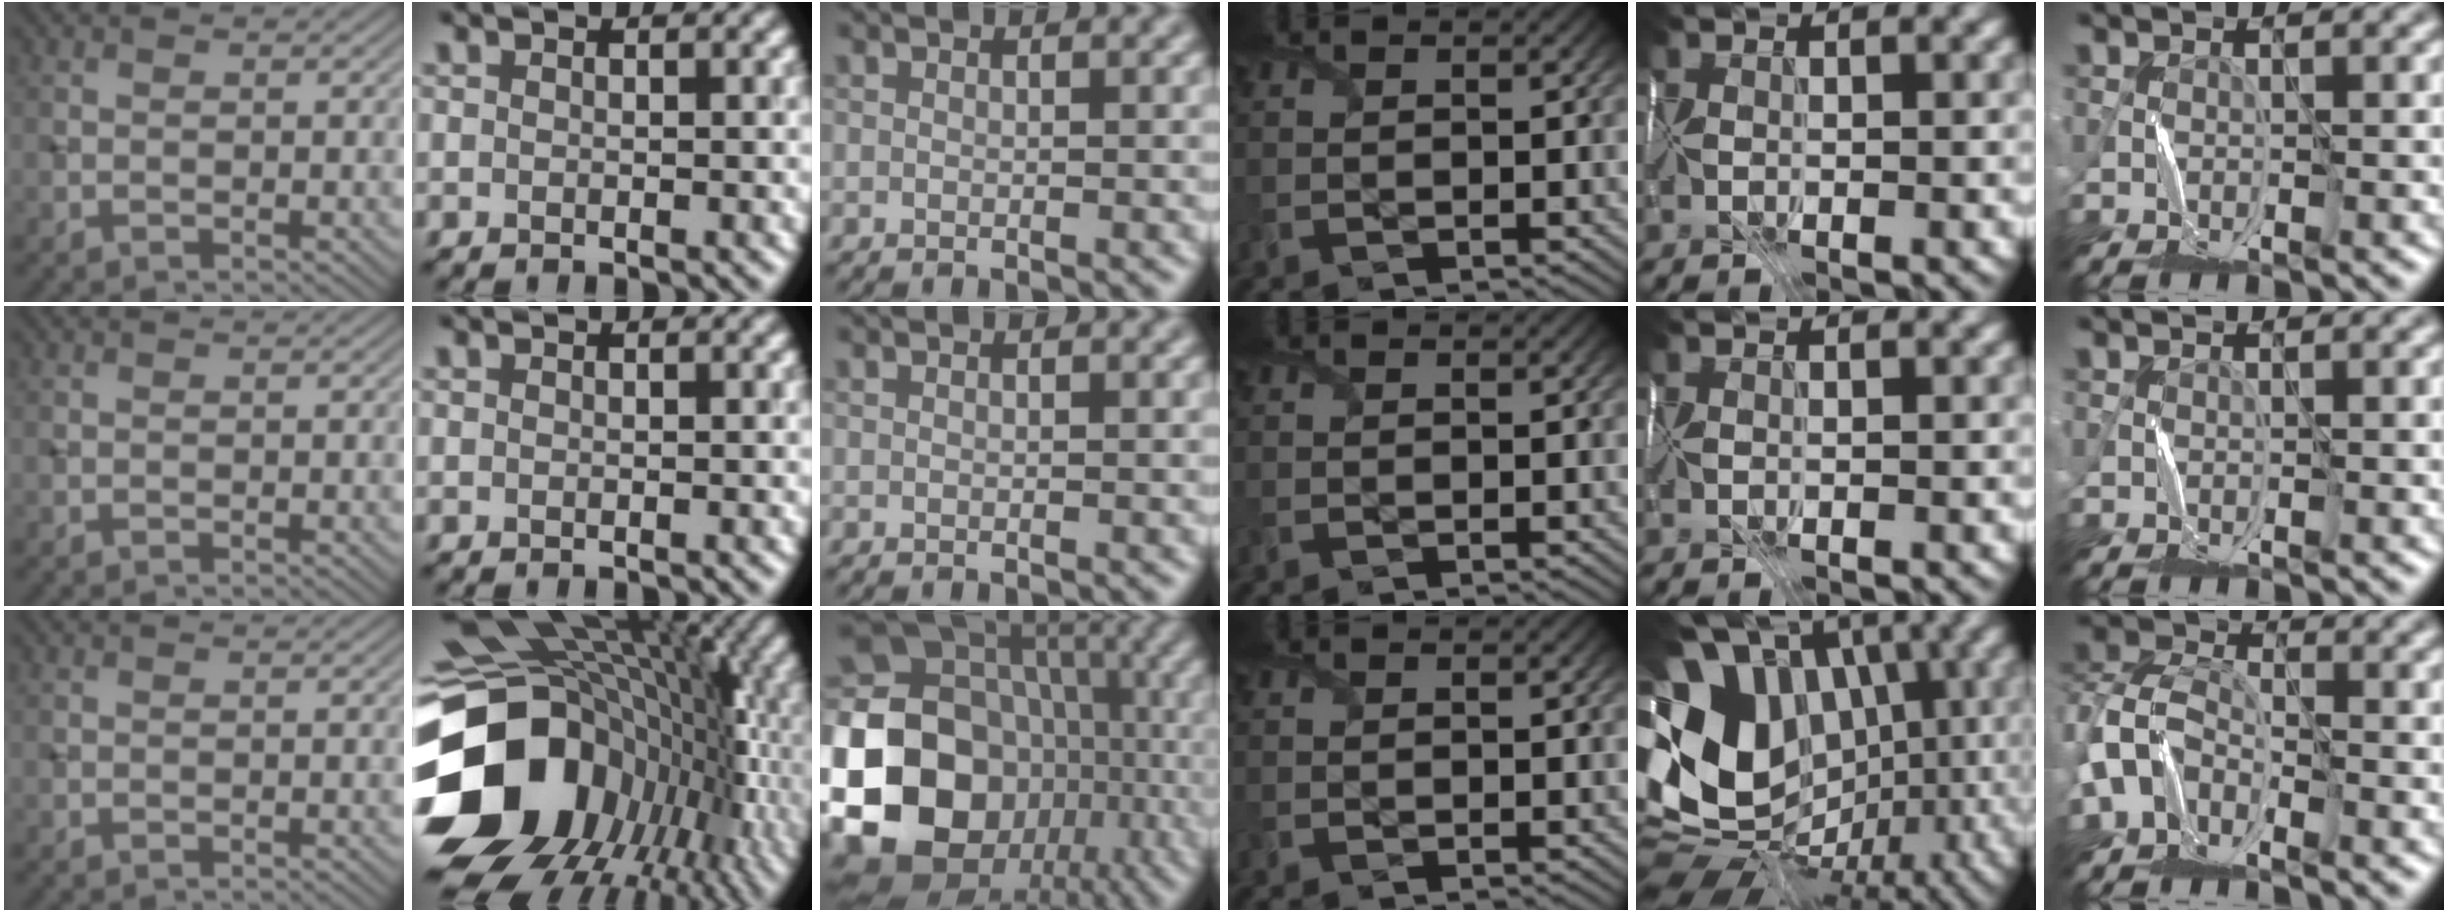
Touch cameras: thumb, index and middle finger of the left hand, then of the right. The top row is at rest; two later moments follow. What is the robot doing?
{"motion": "fold", "object": "map"}